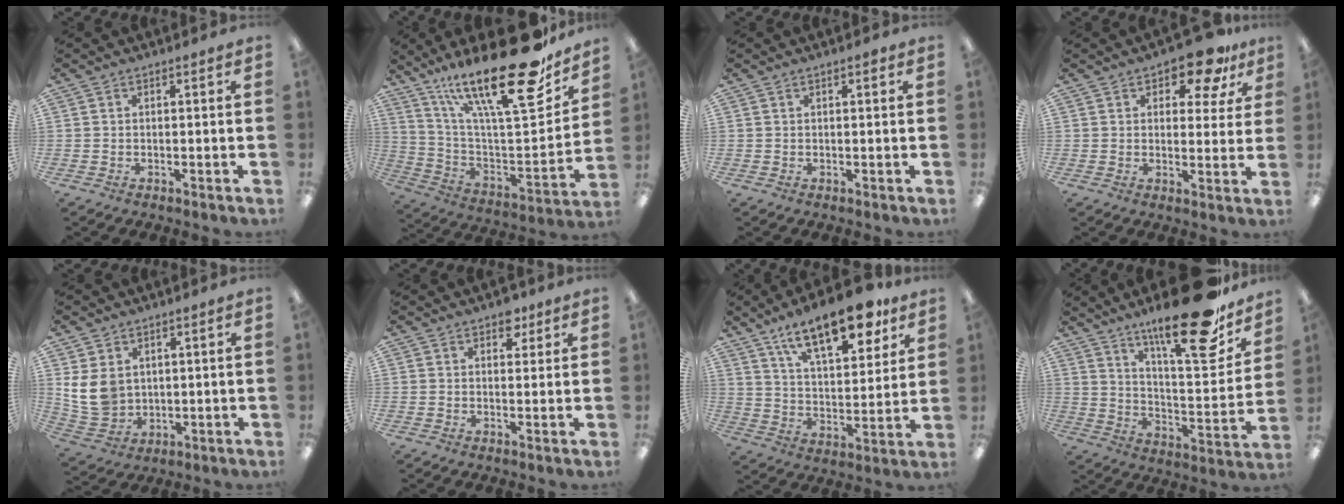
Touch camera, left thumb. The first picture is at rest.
{"total": 28.1, "force": [19.5, 7.2, 18.9], "torque": [-0.302, -0.132, 0.319]}
{"total": 0.9, "force": [0.4, 0.4, 0.7], "torque": [-0.006, 0.001, 0.005]}
{"total": 9.6, "force": [6.6, 4.4, 5.5], "torque": [-0.070, -0.030, 0.111]}
{"total": 9.2, "force": [2.4, 7.5, 4.9], "torque": [-0.111, -0.001, 0.050]}
{"total": 4.1, "force": [2.7, 2.6, 1.8], "torque": [-0.009, -0.007, 0.043]}
{"total": 17.6, "force": [12.3, 6.8, 10.6], "torque": [-0.158, -0.064, 0.205]}
{"total": 24.0, "force": [17.4, 6.0, 15.4], "torque": [-0.230, -0.116, 0.278]}